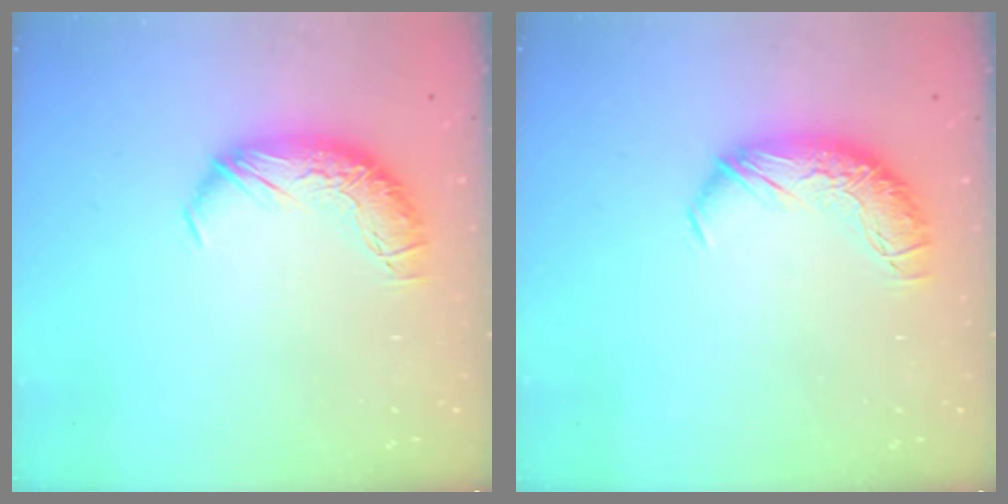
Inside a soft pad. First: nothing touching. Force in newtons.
{"total": 0.0}